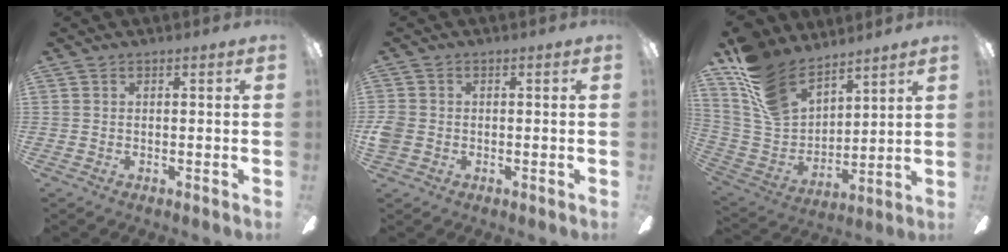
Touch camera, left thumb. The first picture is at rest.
{"total": 3.3, "force": [-0.9, 2.7, 1.7], "torque": [-0.032, 0.007, -0.017]}
{"total": 17.1, "force": [12.8, 8.8, 7.2], "torque": [-0.167, -0.064, 0.247]}